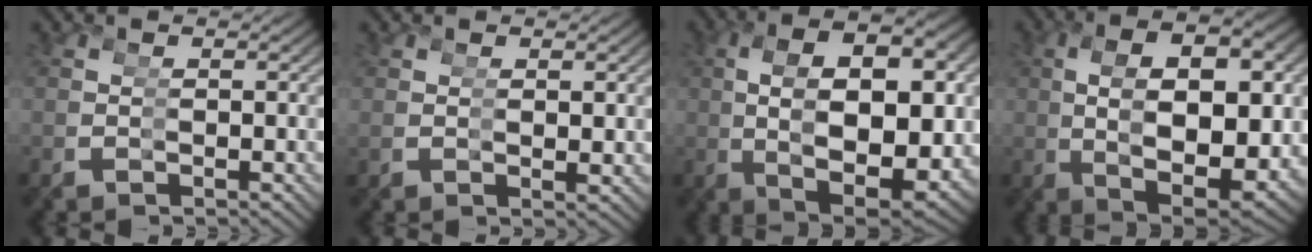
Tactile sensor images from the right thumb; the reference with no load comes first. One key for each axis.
{"total": 1.2, "fx": 0.7, "fy": -1.0, "fz": -0.1, "tx": 0.019, "ty": 0.019, "tz": 0.006}
{"total": 9.2, "fx": 0.6, "fy": 4.9, "fz": 7.7, "tx": -0.154, "ty": 0.005, "tz": 0.017}
{"total": 8.0, "fx": 0.5, "fy": 4.0, "fz": 6.9, "tx": -0.139, "ty": 0.008, "tz": 0.014}